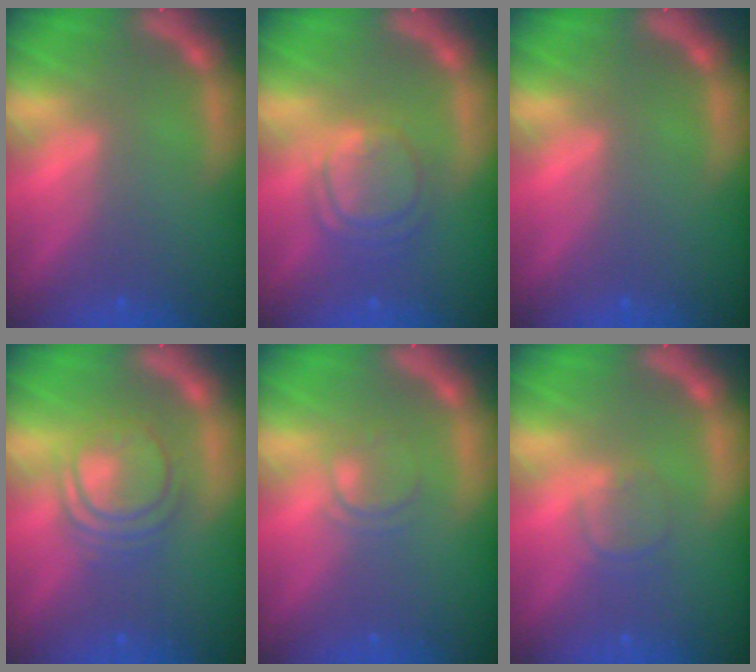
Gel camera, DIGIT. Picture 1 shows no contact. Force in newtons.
{"total": 5.1}
{"total": 0.0}
{"total": 5.6}
{"total": 2.0}
{"total": 1.9}